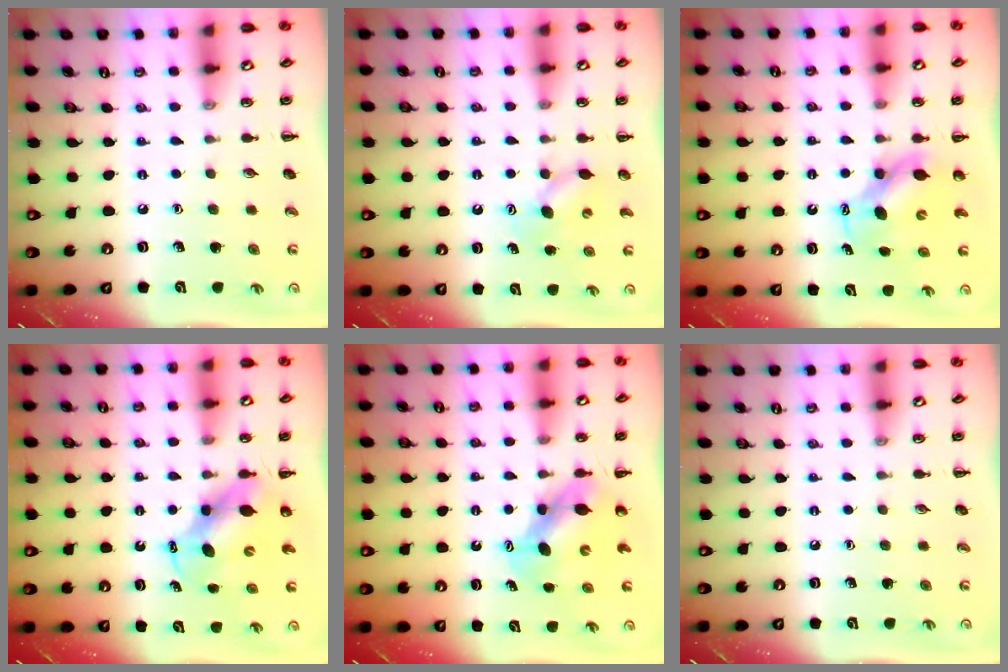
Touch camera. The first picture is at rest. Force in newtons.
{"total": 6.0, "press": 5.9, "slide": 1.3}
{"total": 6.5, "press": 6.4, "slide": 1.0}
{"total": 6.1, "press": 6.0, "slide": 1.2}
{"total": 7.1, "press": 7.0, "slide": 1.4}
{"total": 0.0}